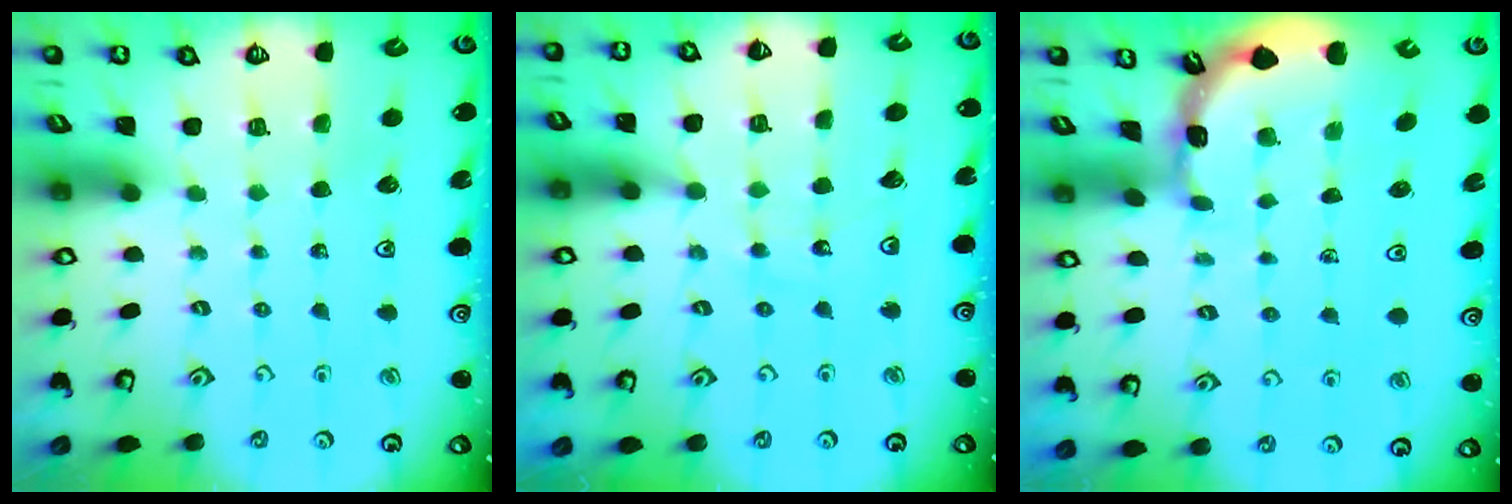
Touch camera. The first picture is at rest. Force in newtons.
{"total": 10.3, "press": 10.3, "slide": 1.3}
{"total": 1.6, "press": 1.6, "slide": 0.1}